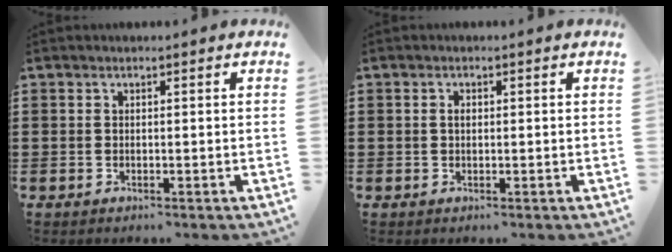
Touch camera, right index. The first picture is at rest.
{"total": 1.0, "force": [0.1, 0.5, 0.8], "torque": [-0.017, 0.002, 0.002]}